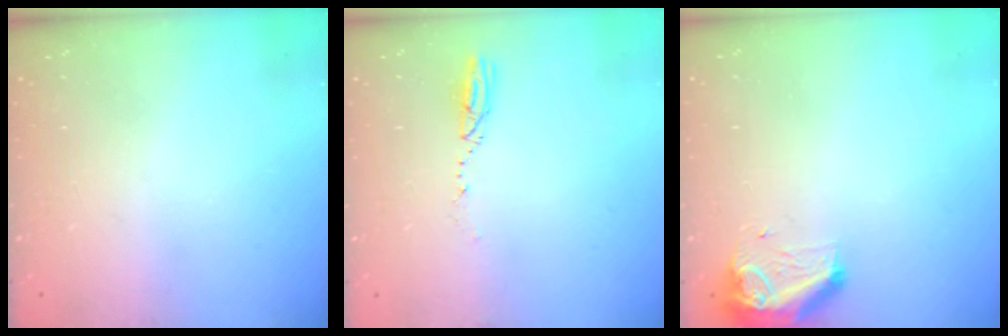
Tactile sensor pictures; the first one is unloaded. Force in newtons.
{"total": 2.9, "press": 2.9, "slide": 0.4}
{"total": 8.8, "press": 8.6, "slide": 1.7}